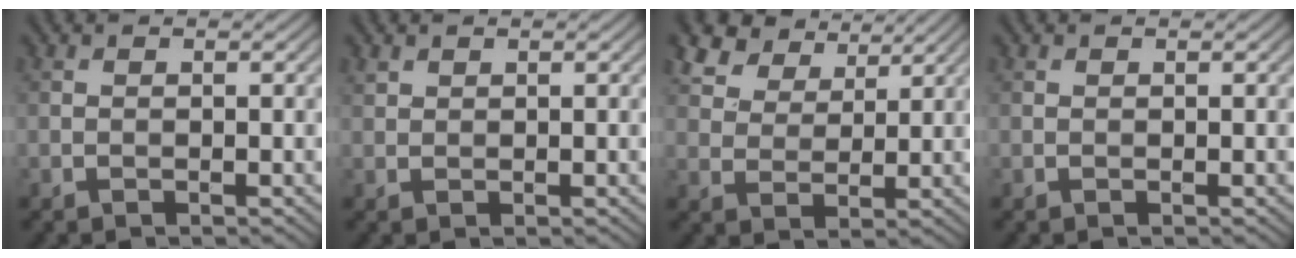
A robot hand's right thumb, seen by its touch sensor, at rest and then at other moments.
{"total": 0.8, "force": [0.6, 0.5, 0.3], "torque": [-0.008, 0.001, 0.014]}
{"total": 7.9, "force": [5.7, 4.3, 3.3], "torque": [-0.089, -0.002, 0.116]}
{"total": 0.0}